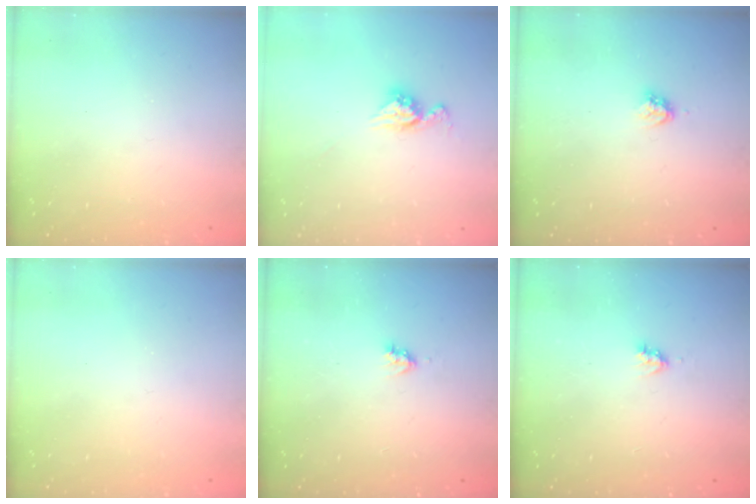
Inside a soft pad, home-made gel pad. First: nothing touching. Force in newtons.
{"total": 9.0, "press": 8.9, "slide": 0.7}
{"total": 3.3, "press": 3.3, "slide": 0.3}
{"total": 0.0}
{"total": 2.6, "press": 2.6, "slide": 0.4}
{"total": 2.6, "press": 2.6, "slide": 0.4}